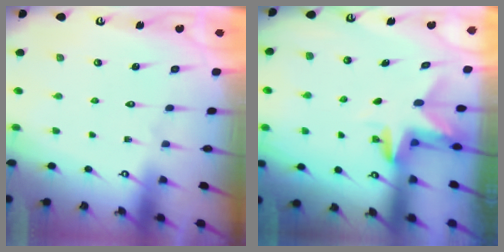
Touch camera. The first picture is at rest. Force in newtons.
{"total": 3.1, "press": 3.1, "slide": 0.2}